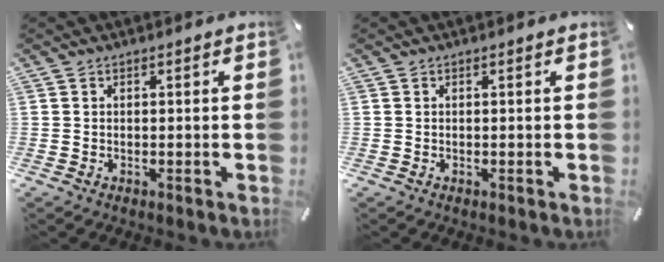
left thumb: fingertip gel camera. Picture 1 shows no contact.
{"total": 0.0}